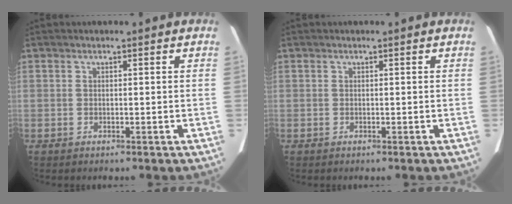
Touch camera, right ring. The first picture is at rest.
{"total": 0.0}